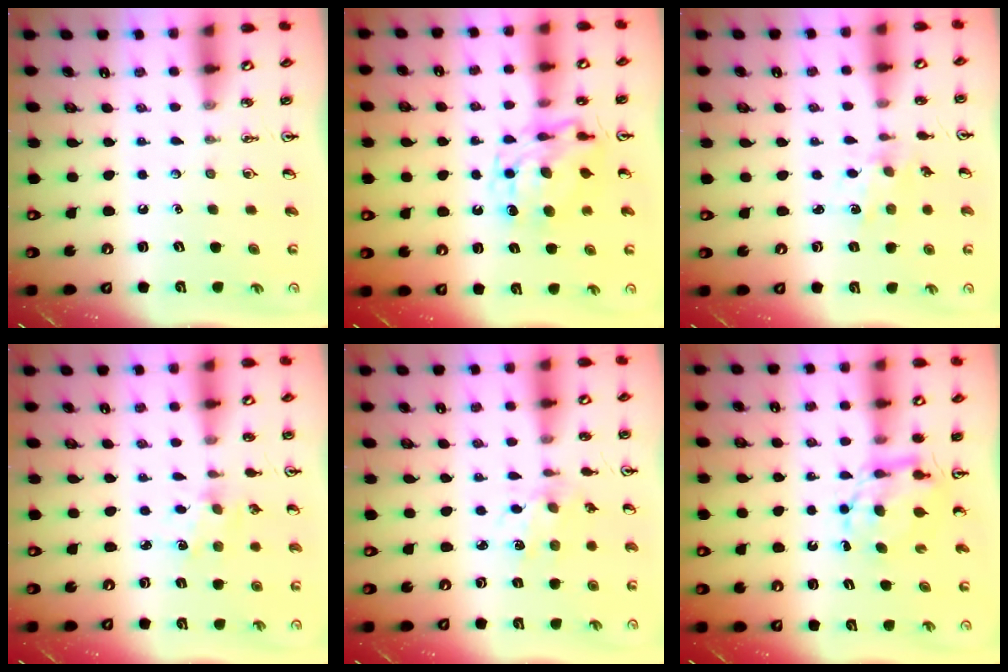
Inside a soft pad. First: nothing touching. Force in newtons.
{"total": 11.1, "press": 11.0, "slide": 1.4}
{"total": 1.5, "press": 1.5, "slide": 0.1}
{"total": 2.6, "press": 2.6, "slide": 0.4}
{"total": 2.5, "press": 2.5, "slide": 0.5}
{"total": 7.1, "press": 7.1, "slide": 0.3}